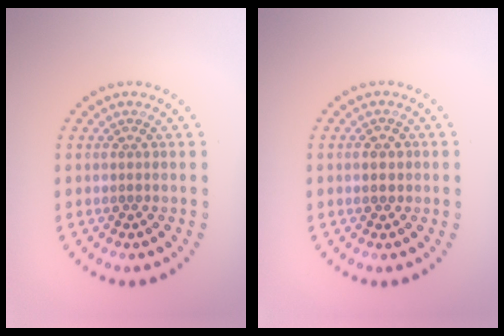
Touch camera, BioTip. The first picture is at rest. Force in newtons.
{"total": 1.7, "press": 1.7, "slide": 0.1}